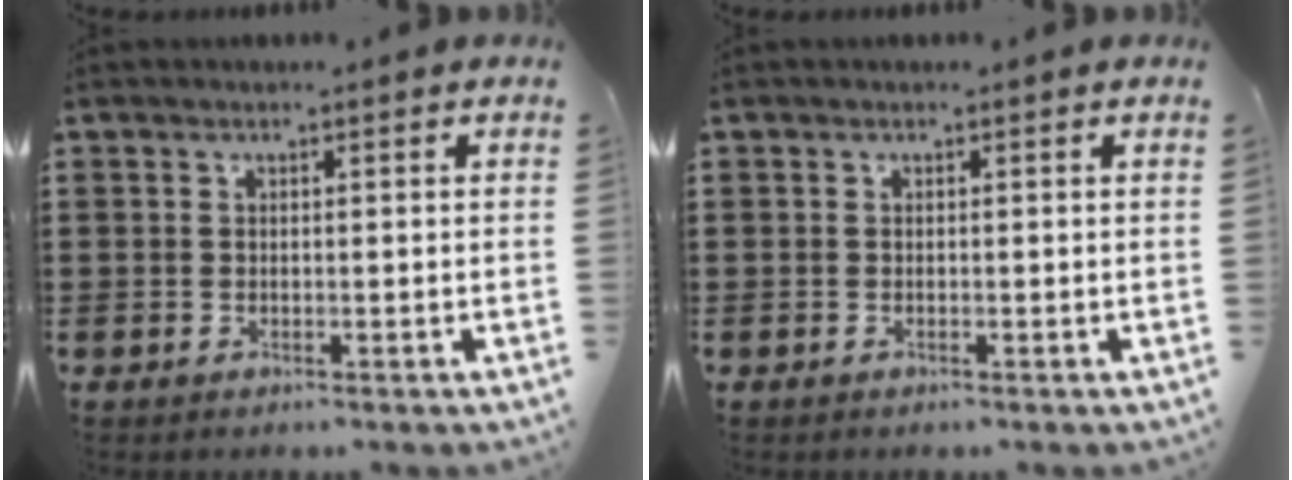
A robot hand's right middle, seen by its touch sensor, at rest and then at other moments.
{"total": 0.0}